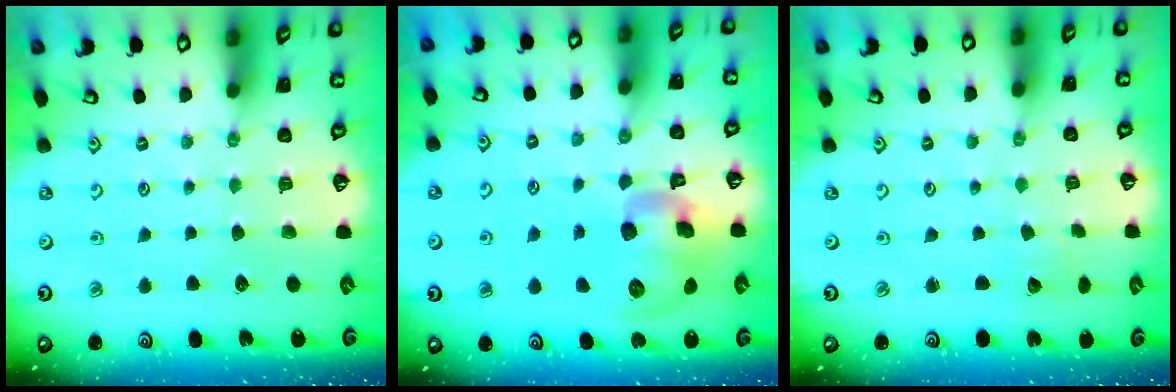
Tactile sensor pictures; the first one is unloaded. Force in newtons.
{"total": 14.7, "press": 14.5, "slide": 2.7}
{"total": 2.4, "press": 2.4, "slide": 0.2}